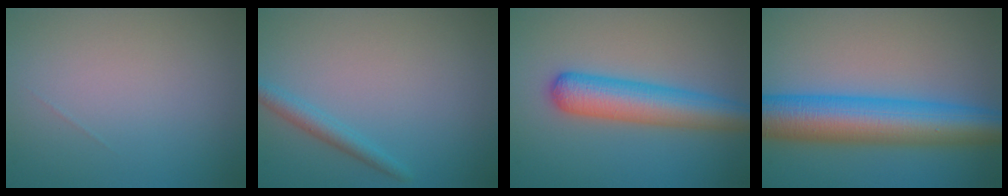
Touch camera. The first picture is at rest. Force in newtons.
{"total": 1.9, "press": 1.9, "slide": 0.1}
{"total": 5.7, "press": 5.7, "slide": 0.2}
{"total": 10.1, "press": 10.1, "slide": 0.1}